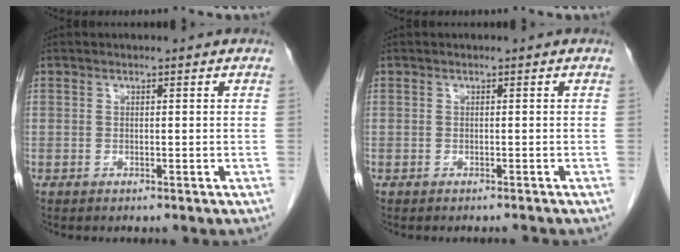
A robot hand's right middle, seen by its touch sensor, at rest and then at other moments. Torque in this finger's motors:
{"motor_torque": [-0.36, -0.07, -0.04, -0.01]}